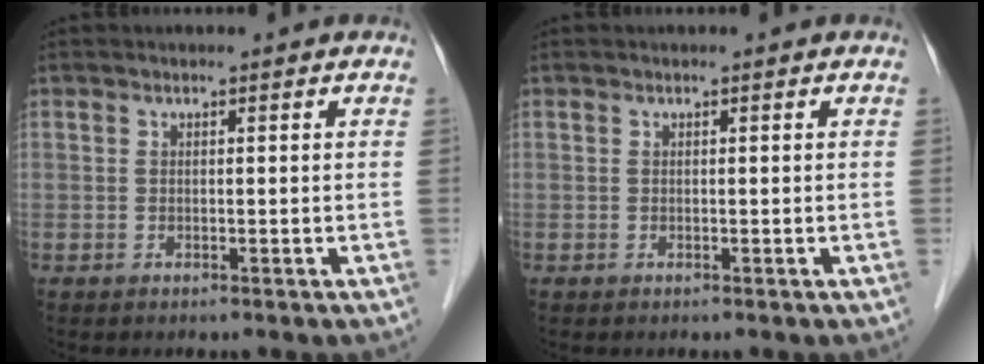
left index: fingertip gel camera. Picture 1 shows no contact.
{"total": 0.0}